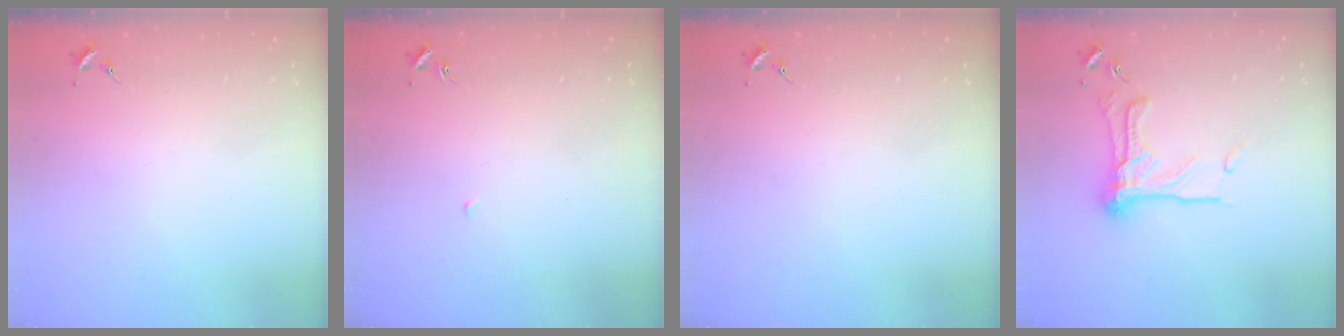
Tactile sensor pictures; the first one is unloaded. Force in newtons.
{"total": 2.1, "press": 2.1, "slide": 0.1}
{"total": 0.0}
{"total": 16.2, "press": 16.0, "slide": 2.1}